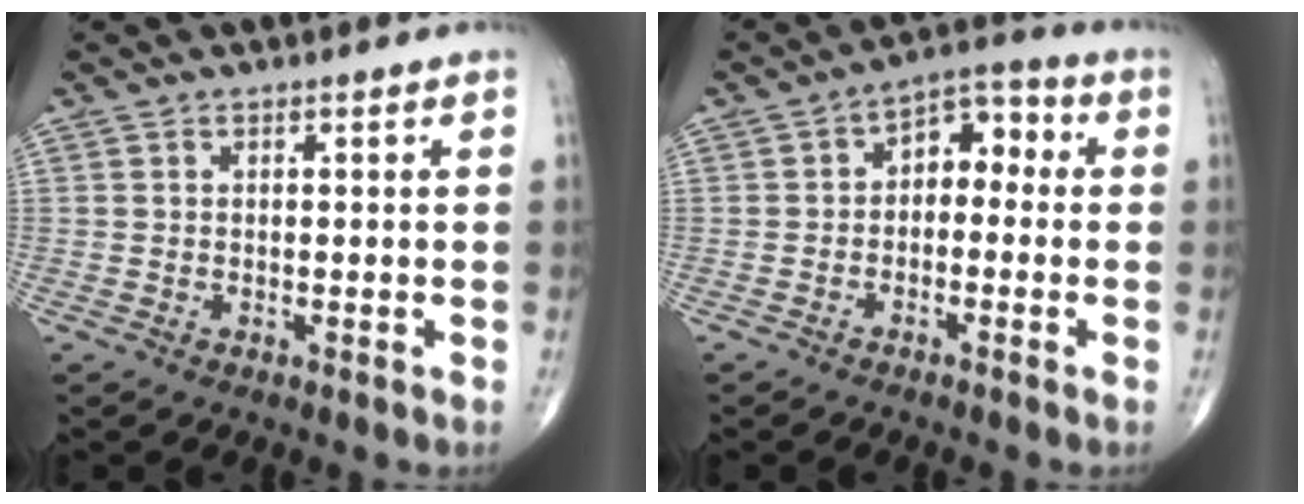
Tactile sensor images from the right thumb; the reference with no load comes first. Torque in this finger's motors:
{"motor_torque": [0.02, 0.20, -0.08, -0.11, 0.03]}